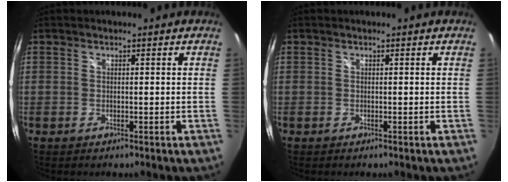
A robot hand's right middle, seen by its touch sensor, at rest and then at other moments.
{"total": 0.0}